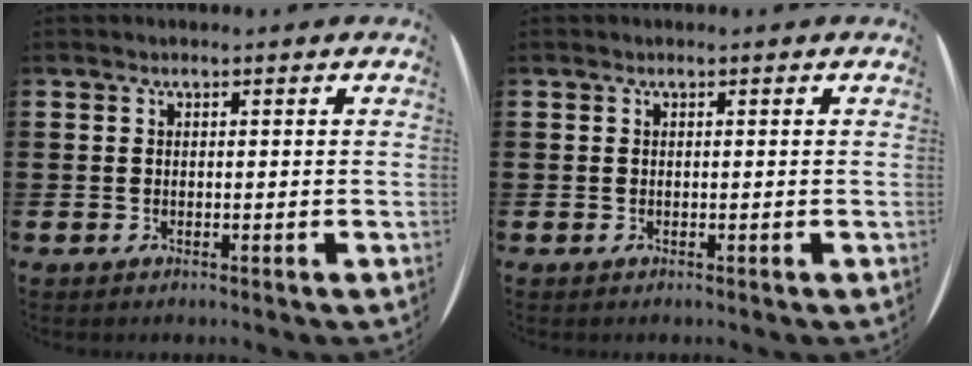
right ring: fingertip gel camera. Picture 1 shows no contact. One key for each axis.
{"total": 0.0}